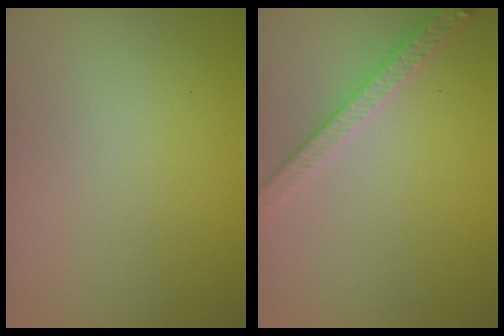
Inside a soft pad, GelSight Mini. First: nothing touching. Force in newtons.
{"total": 2.8, "press": 2.5, "slide": 1.2}